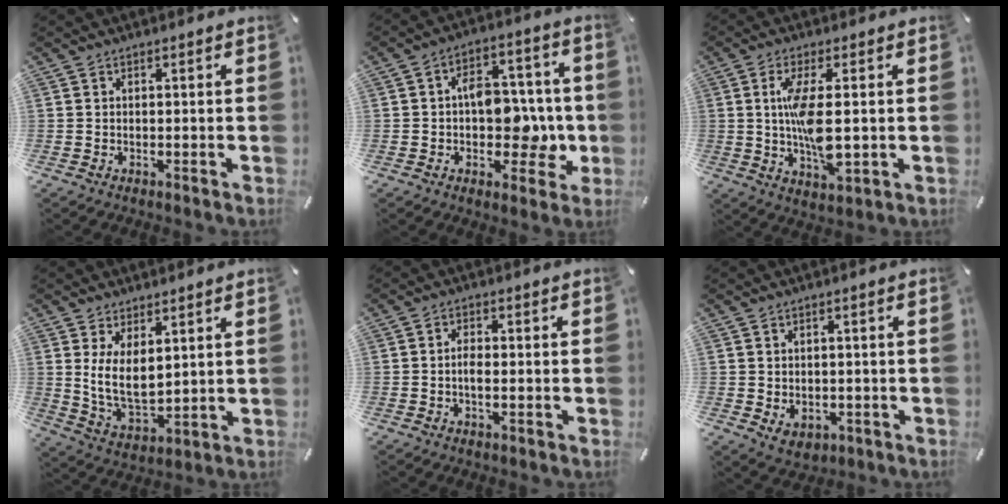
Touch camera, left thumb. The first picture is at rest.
{"total": 12.2, "force": [-1.2, 8.4, 8.8], "torque": [-0.103, 0.014, -0.011]}
{"total": 10.9, "force": [0.5, 3.9, 10.2], "torque": [-0.207, -0.012, 0.004]}
{"total": 8.9, "force": [3.4, 4.8, 6.6], "torque": [-0.141, -0.021, 0.060]}
{"total": 2.5, "force": [-0.6, 1.1, 2.1], "torque": [-0.041, 0.005, -0.013]}
{"total": 2.7, "force": [-0.3, 2.5, 1.1], "torque": [-0.009, 0.003, -0.005]}